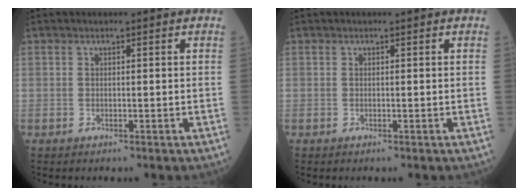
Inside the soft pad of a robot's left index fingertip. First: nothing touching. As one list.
[{"total": 0.0}]